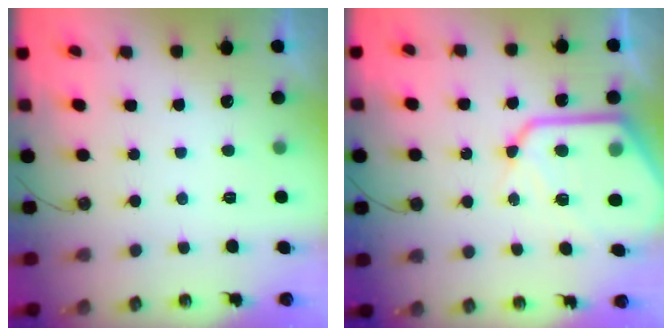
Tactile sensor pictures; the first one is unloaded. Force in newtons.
{"total": 16.9, "press": 16.8, "slide": 1.8}